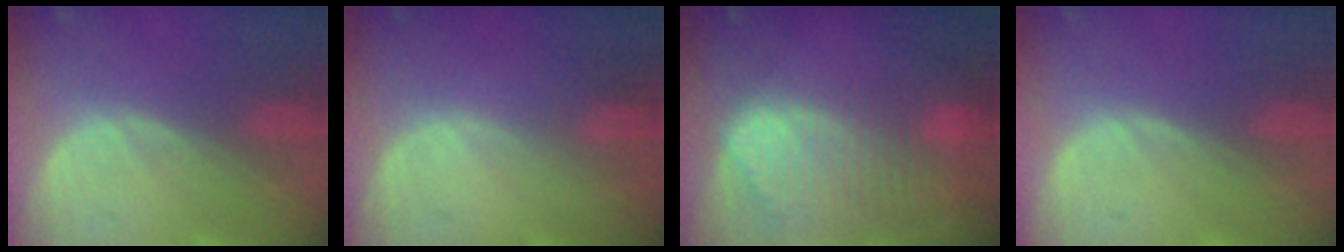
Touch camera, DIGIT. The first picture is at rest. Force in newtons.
{"total": 0.0}
{"total": 10.5, "press": 9.0, "slide": 5.5}
{"total": 0.0}